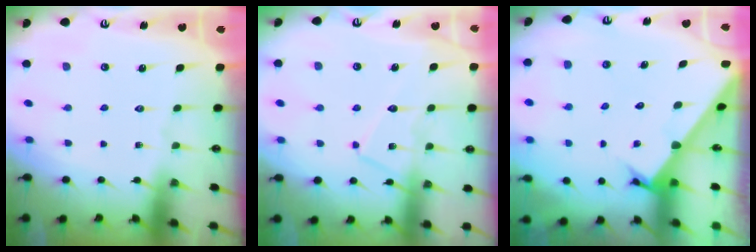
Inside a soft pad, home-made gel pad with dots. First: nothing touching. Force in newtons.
{"total": 10.4, "press": 10.4, "slide": 0.7}
{"total": 2.6, "press": 2.6, "slide": 0.2}